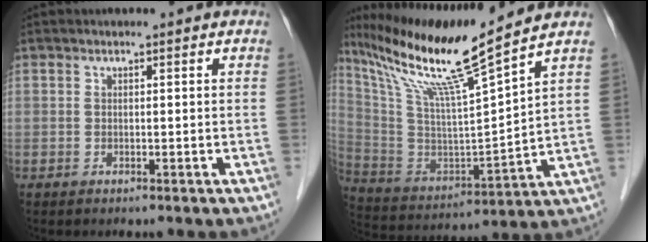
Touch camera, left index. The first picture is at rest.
{"total": 16.8, "force": [12.9, -1.8, 10.6], "torque": [-0.199, -0.008, 0.242]}